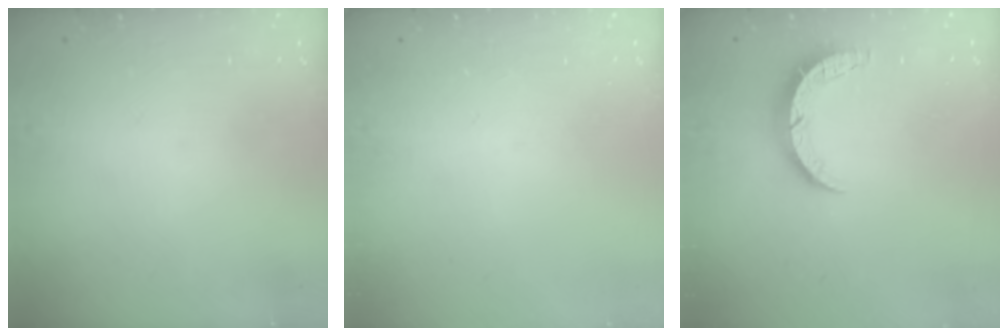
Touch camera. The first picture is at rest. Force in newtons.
{"total": 0.0}
{"total": 6.0, "press": 6.0, "slide": 0.4}